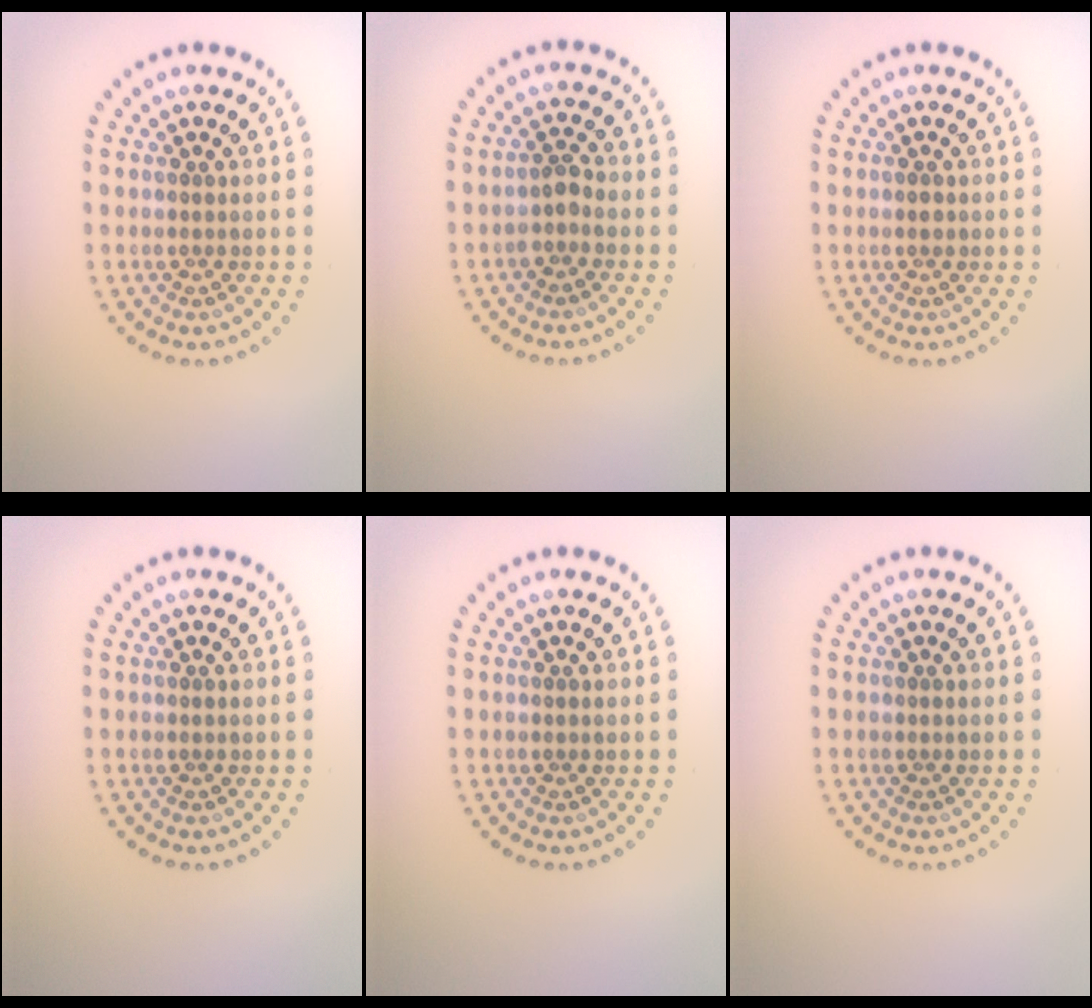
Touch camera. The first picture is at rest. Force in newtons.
{"total": 1.1, "press": 1.0, "slide": 0.5}
{"total": 0.8, "press": 0.8, "slide": 0.1}
{"total": 0.0}
{"total": 0.0}
{"total": 0.0}